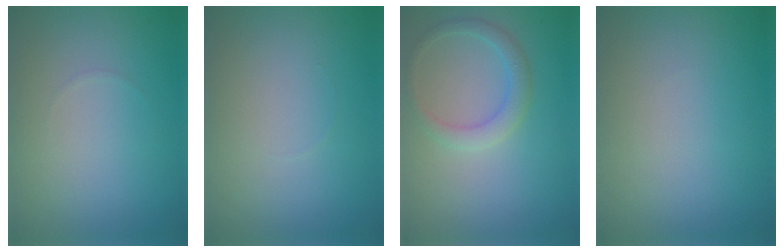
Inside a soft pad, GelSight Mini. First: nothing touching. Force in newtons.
{"total": 0.0}
{"total": 2.2, "press": 2.2, "slide": 0.2}
{"total": 0.0}